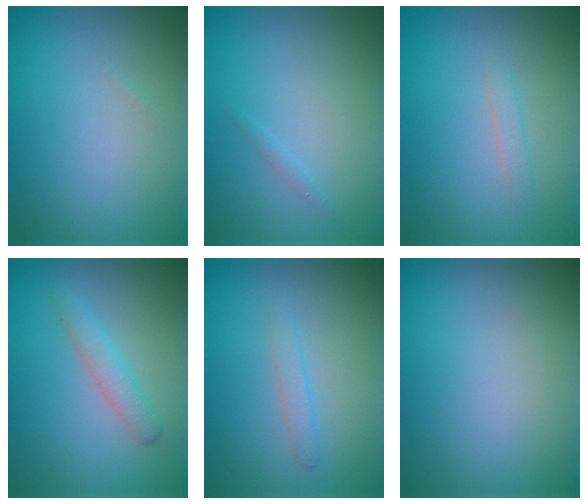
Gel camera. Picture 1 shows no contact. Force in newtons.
{"total": 0.5, "press": 0.5, "slide": 0.0}
{"total": 0.9, "press": 0.9, "slide": 0.1}
{"total": 2.0, "press": 2.0, "slide": 0.0}
{"total": 1.2, "press": 1.2, "slide": 0.1}
{"total": 0.0}